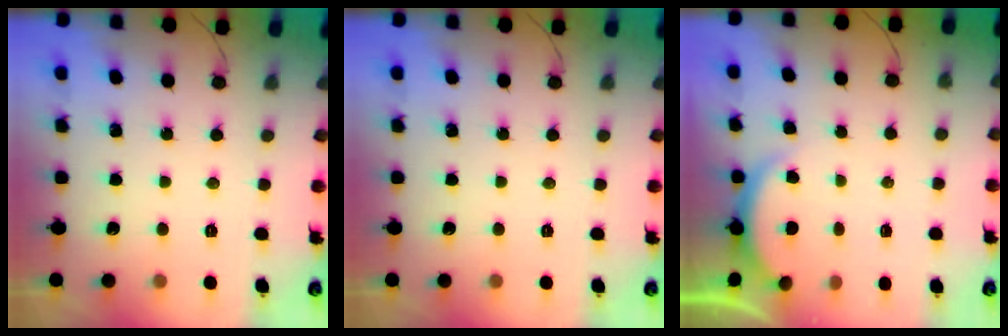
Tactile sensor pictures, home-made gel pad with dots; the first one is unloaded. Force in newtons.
{"total": 0.0}
{"total": 1.6, "press": 1.5, "slide": 0.6}